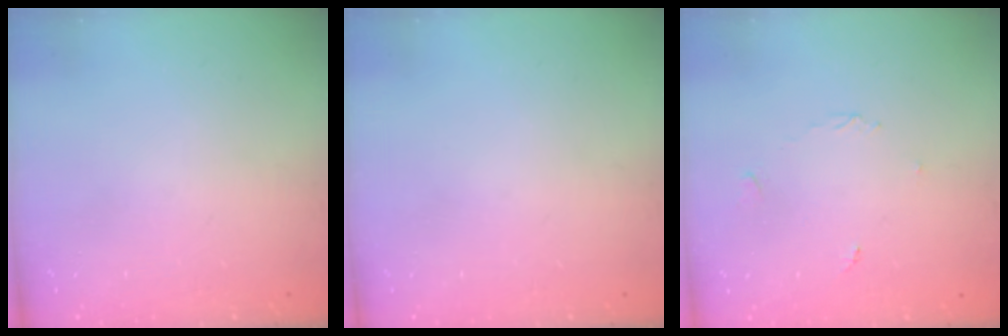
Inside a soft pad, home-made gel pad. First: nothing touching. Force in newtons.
{"total": 0.0}
{"total": 3.1, "press": 3.1, "slide": 0.4}